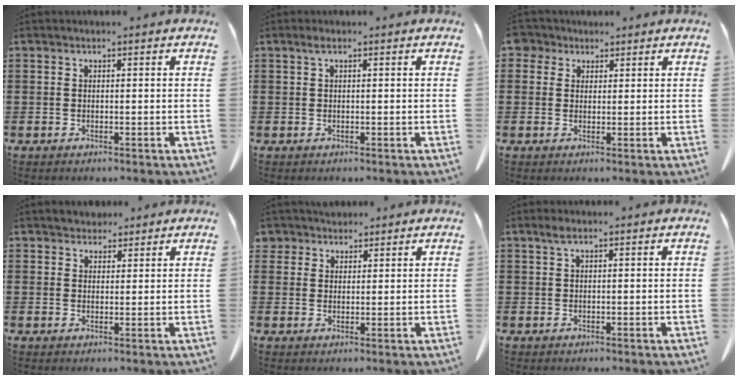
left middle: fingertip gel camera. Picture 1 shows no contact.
{"total": 1.2, "force": [0.4, 0.2, 1.1], "torque": [-0.023, 0.003, 0.007]}
{"total": 2.8, "force": [1.9, 2.0, 0.6], "torque": [-0.015, 0.007, 0.034]}
{"total": 2.4, "force": [2.2, 1.0, 0.0], "torque": [0.001, 0.000, 0.042]}
{"total": 2.9, "force": [2.4, 1.6, 0.2], "torque": [-0.015, 0.006, 0.047]}
{"total": 1.3, "force": [0.5, 0.2, 1.1], "torque": [-0.024, 0.003, 0.009]}